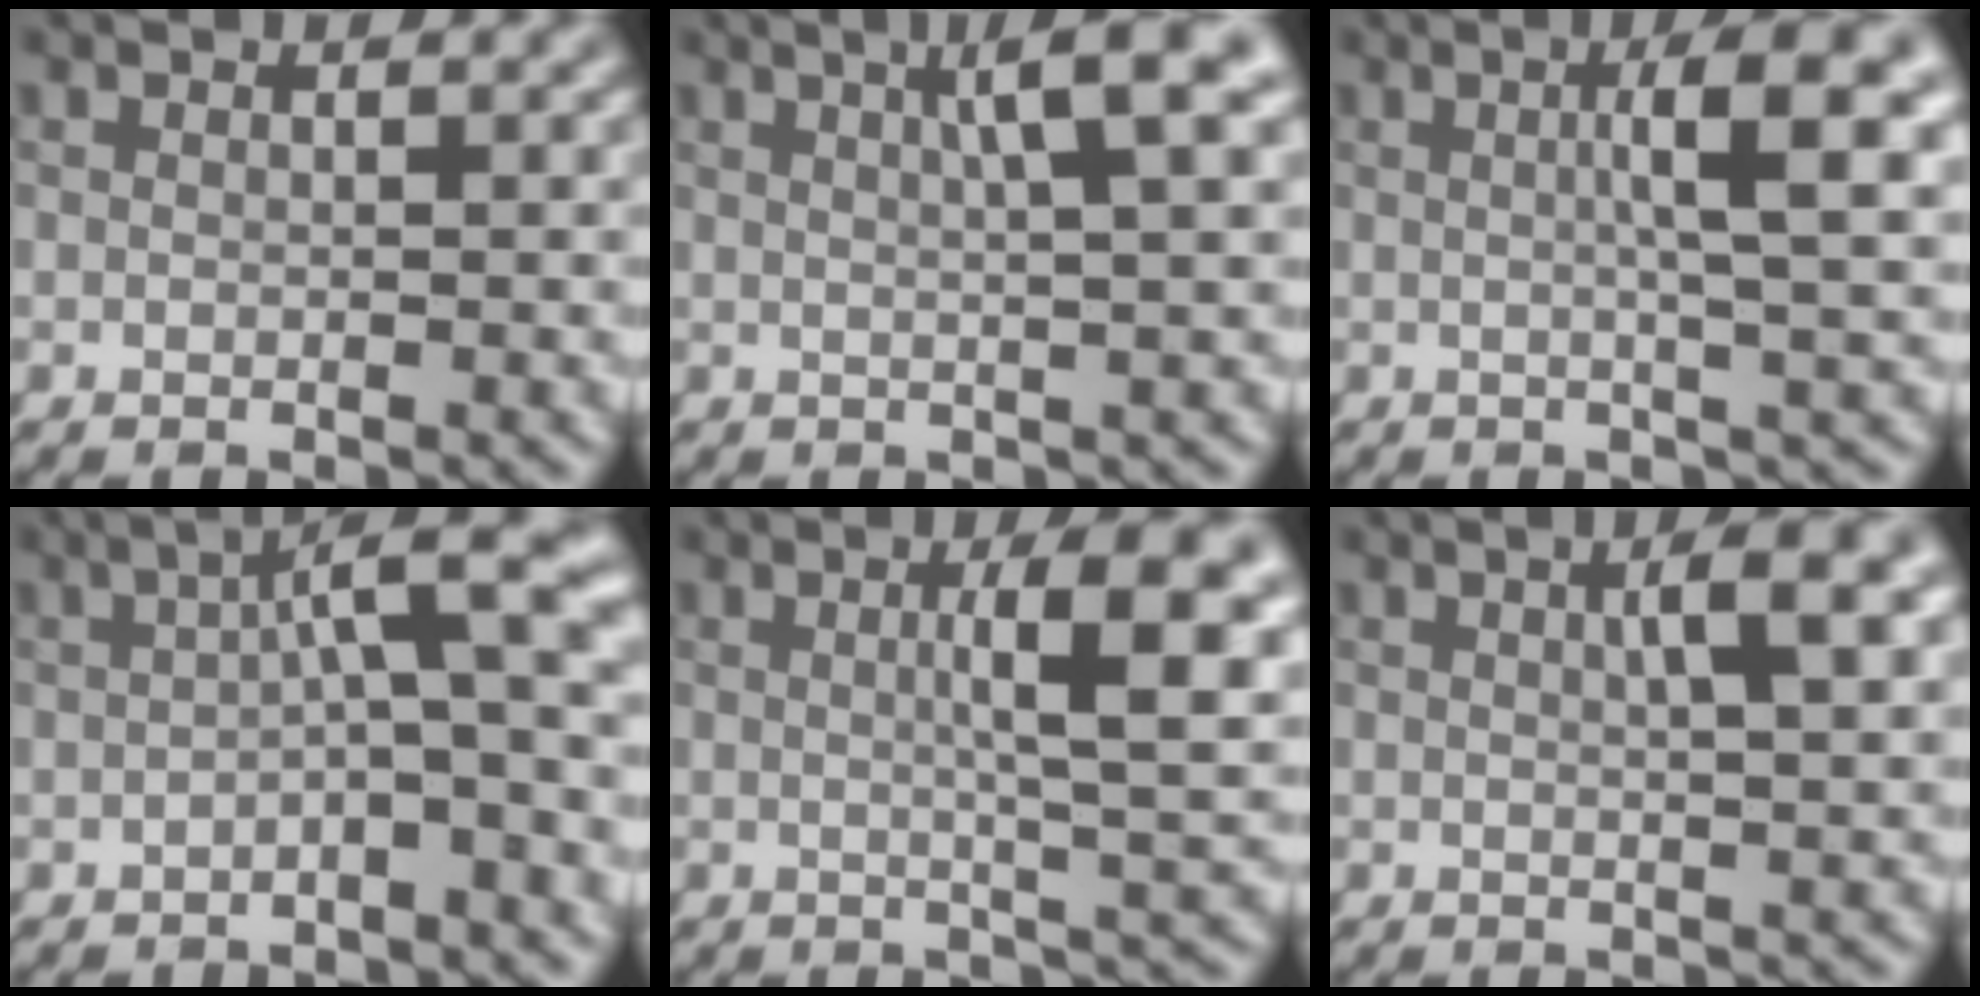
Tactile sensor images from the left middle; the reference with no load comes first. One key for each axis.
{"total": 5.1, "fx": 1.8, "fy": 0.7, "fz": 4.7, "tx": -0.061, "ty": 0.012, "tz": 0.025}
{"total": 5.7, "fx": 1.1, "fy": 0.8, "fz": 5.5, "tx": -0.079, "ty": 0.011, "tz": 0.014}
{"total": 5.5, "fx": -0.3, "fy": 1.1, "fz": 5.4, "tx": -0.078, "ty": 0.021, "tz": -0.014}
{"total": 7.2, "fx": 1.3, "fy": 1.6, "fz": 6.9, "tx": -0.085, "ty": 0.009, "tz": 0.016}
{"total": 4.3, "fx": 1.3, "fy": 0.9, "fz": 4.0, "tx": -0.054, "ty": 0.010, "tz": 0.017}